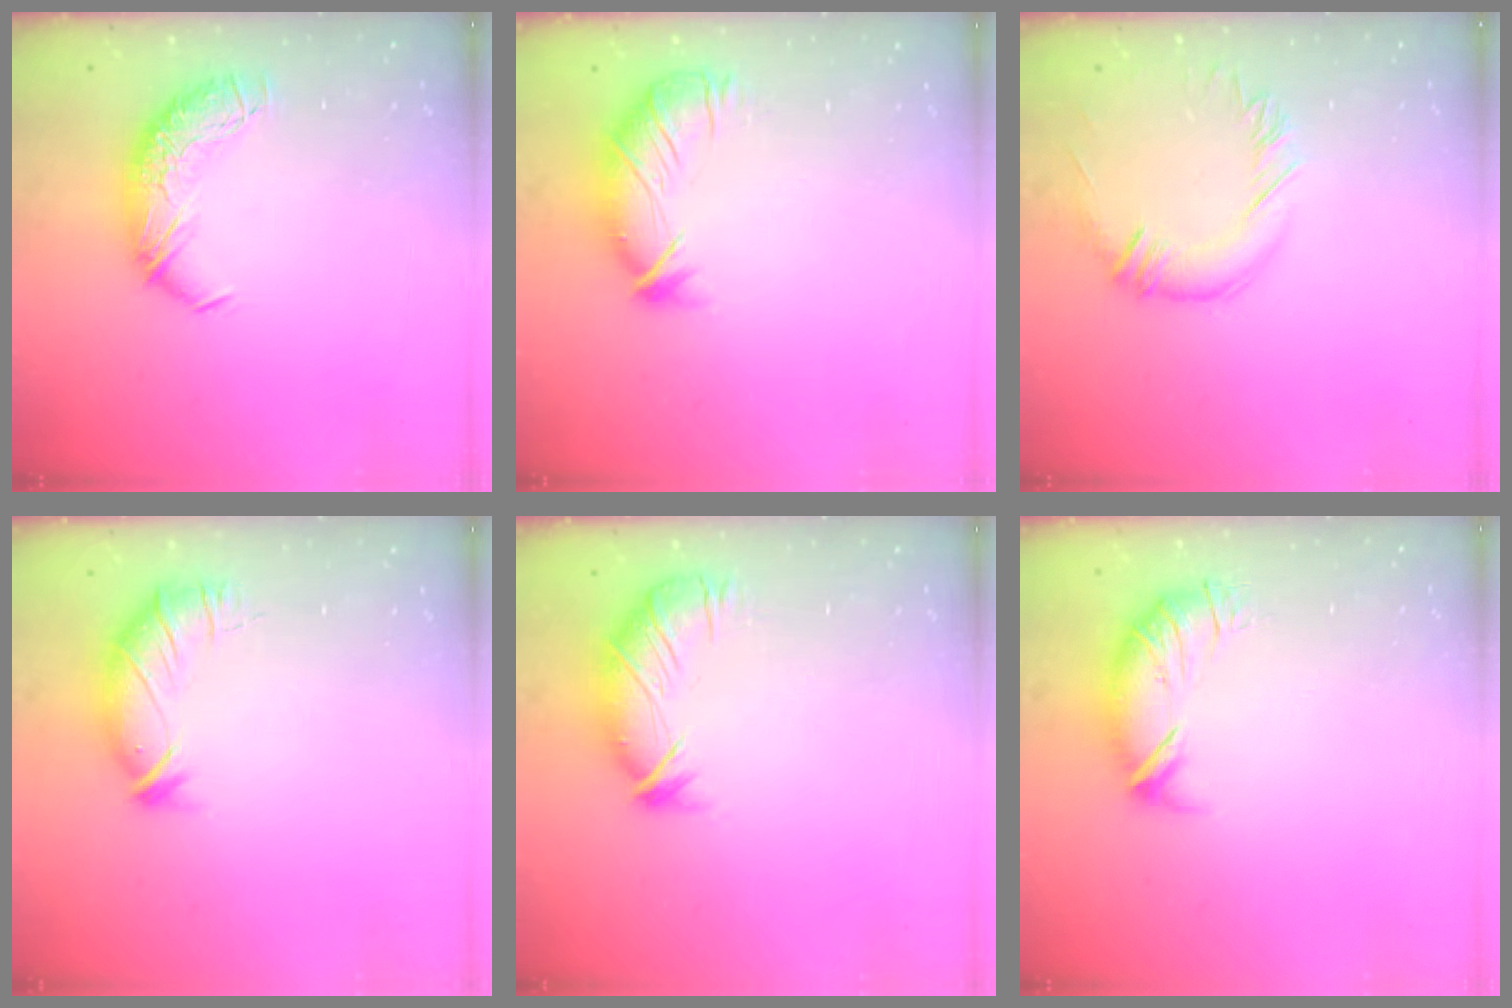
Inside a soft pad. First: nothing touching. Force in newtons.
{"total": 3.0, "press": 2.6, "slide": 1.5}
{"total": 0.9, "press": 0.8, "slide": 0.4}
{"total": 3.2, "press": 2.5, "slide": 1.9}
{"total": 2.9, "press": 2.5, "slide": 1.4}
{"total": 3.8, "press": 3.4, "slide": 1.8}